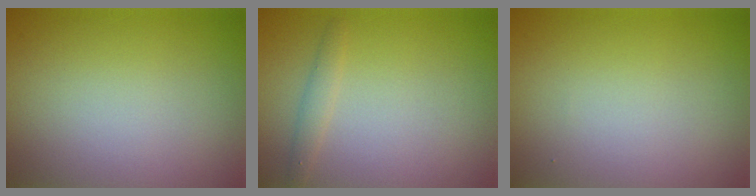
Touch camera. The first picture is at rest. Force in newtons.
{"total": 1.3, "press": 1.3, "slide": 0.0}
{"total": 0.0}